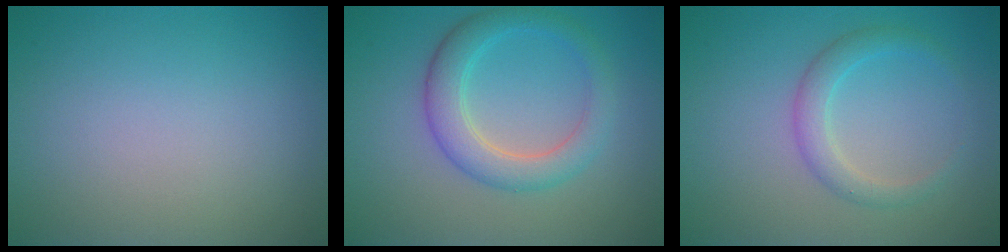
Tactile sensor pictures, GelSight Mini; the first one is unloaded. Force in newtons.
{"total": 4.1, "press": 4.1, "slide": 0.3}
{"total": 2.3, "press": 2.3, "slide": 0.1}